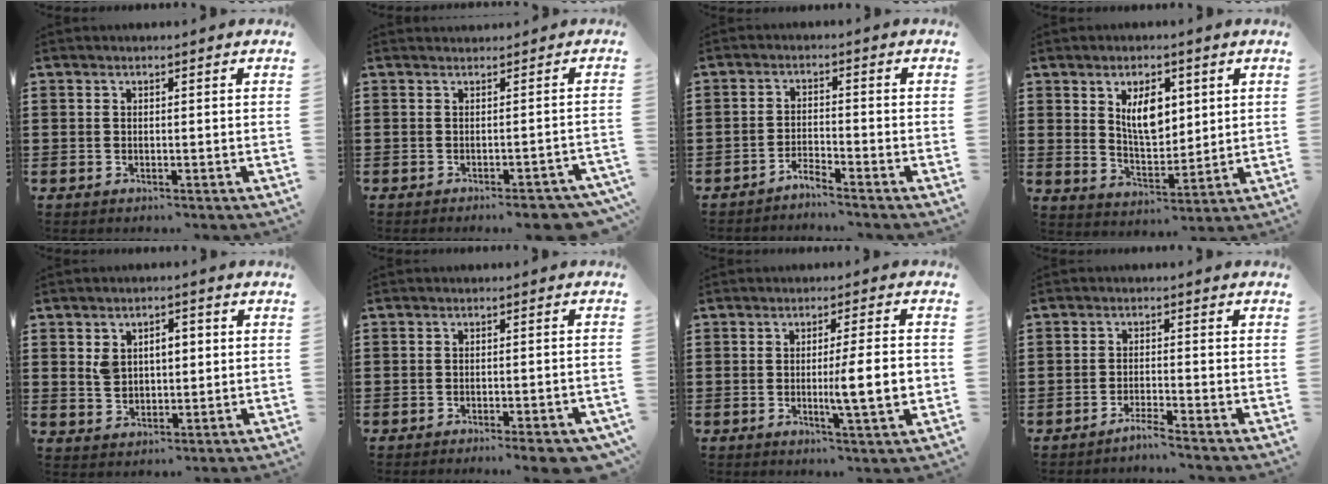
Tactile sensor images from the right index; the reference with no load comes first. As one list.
[{"total": 1.7, "force": [-1.6, 0.0, 0.6], "torque": [-0.013, -0.002, -0.030]}, {"total": 2.7, "force": [-2.7, -0.3, 0.0], "torque": [-0.007, 0.002, -0.057]}, {"total": 7.0, "force": [2.6, 3.6, 5.4], "torque": [-0.102, 0.005, 0.041]}, {"total": 4.2, "force": [0.8, 2.9, 2.9], "torque": [-0.068, 0.012, 0.011]}, {"total": 2.1, "force": [-1.7, 0.1, 1.2], "torque": [-0.020, 0.002, -0.032]}, {"total": 8.1, "force": [-1.0, 0.7, 8.0], "torque": [-0.117, -0.013, -0.019]}, {"total": 2.0, "force": [-1.9, -0.4, 0.5], "torque": [-0.011, 0.001, -0.037]}]